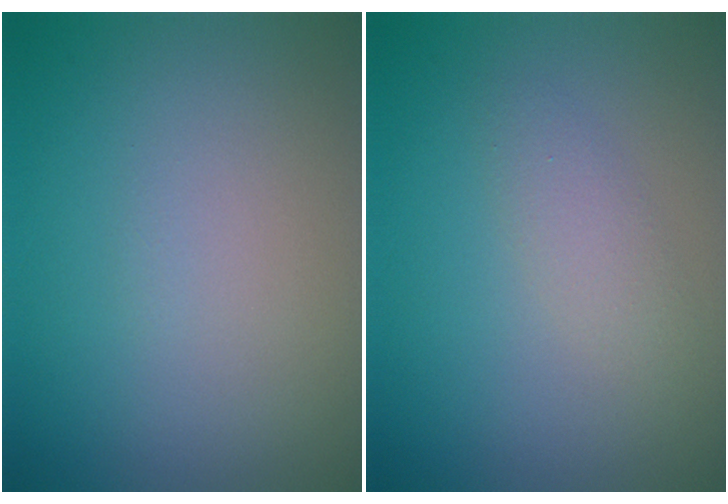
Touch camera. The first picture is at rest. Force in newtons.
{"total": 1.6, "press": 1.6, "slide": 0.1}